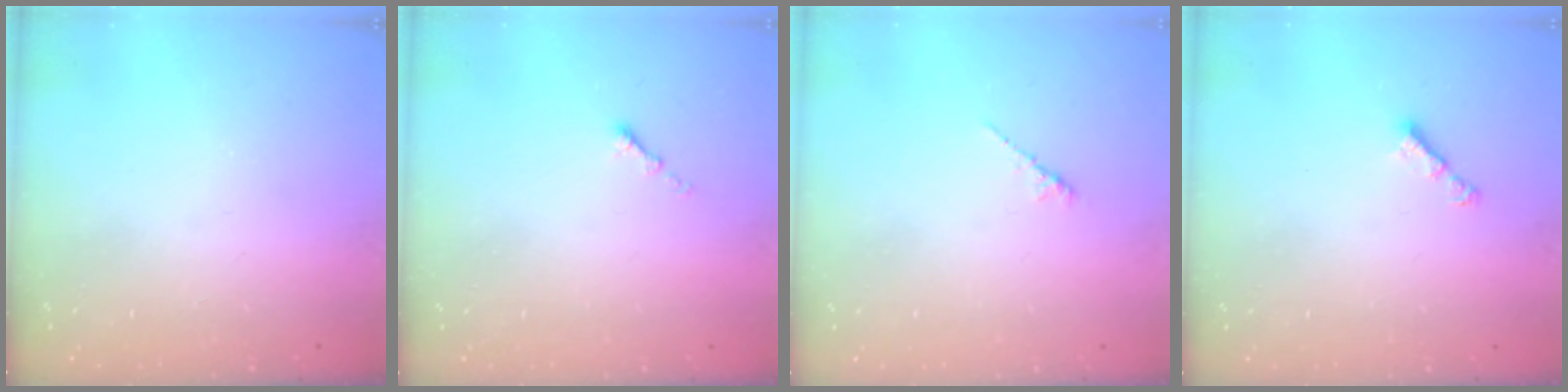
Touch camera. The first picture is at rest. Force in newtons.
{"total": 1.1, "press": 1.0, "slide": 0.5}
{"total": 1.6, "press": 1.5, "slide": 0.5}
{"total": 3.1, "press": 3.1, "slide": 0.6}